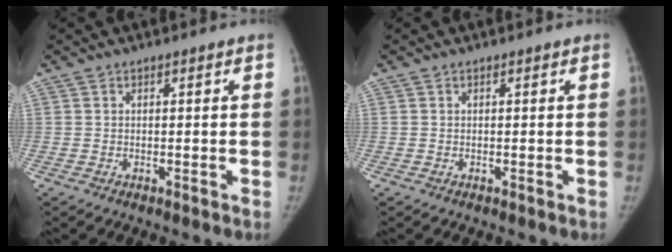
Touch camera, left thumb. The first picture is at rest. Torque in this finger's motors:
{"motor_torque": [-0.11, -0.11, 0.17, -0.04, 0.00]}